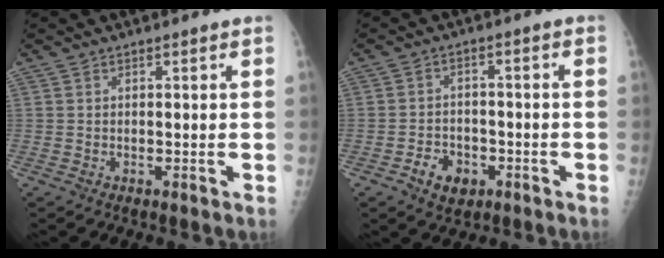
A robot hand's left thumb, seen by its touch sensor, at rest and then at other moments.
{"total": 5.8, "force": [-2.9, 4.2, 2.9], "torque": [-0.033, 0.022, -0.043]}